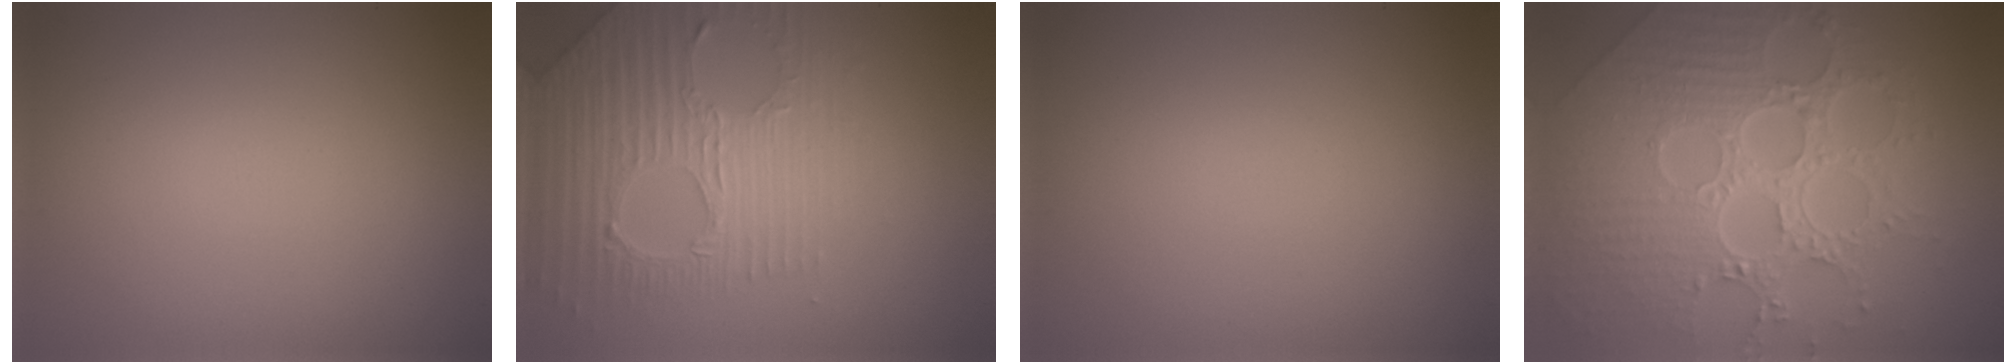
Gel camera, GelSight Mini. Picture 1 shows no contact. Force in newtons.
{"total": 4.1, "press": 3.9, "slide": 1.1}
{"total": 0.0}
{"total": 8.6, "press": 6.3, "slide": 5.8}